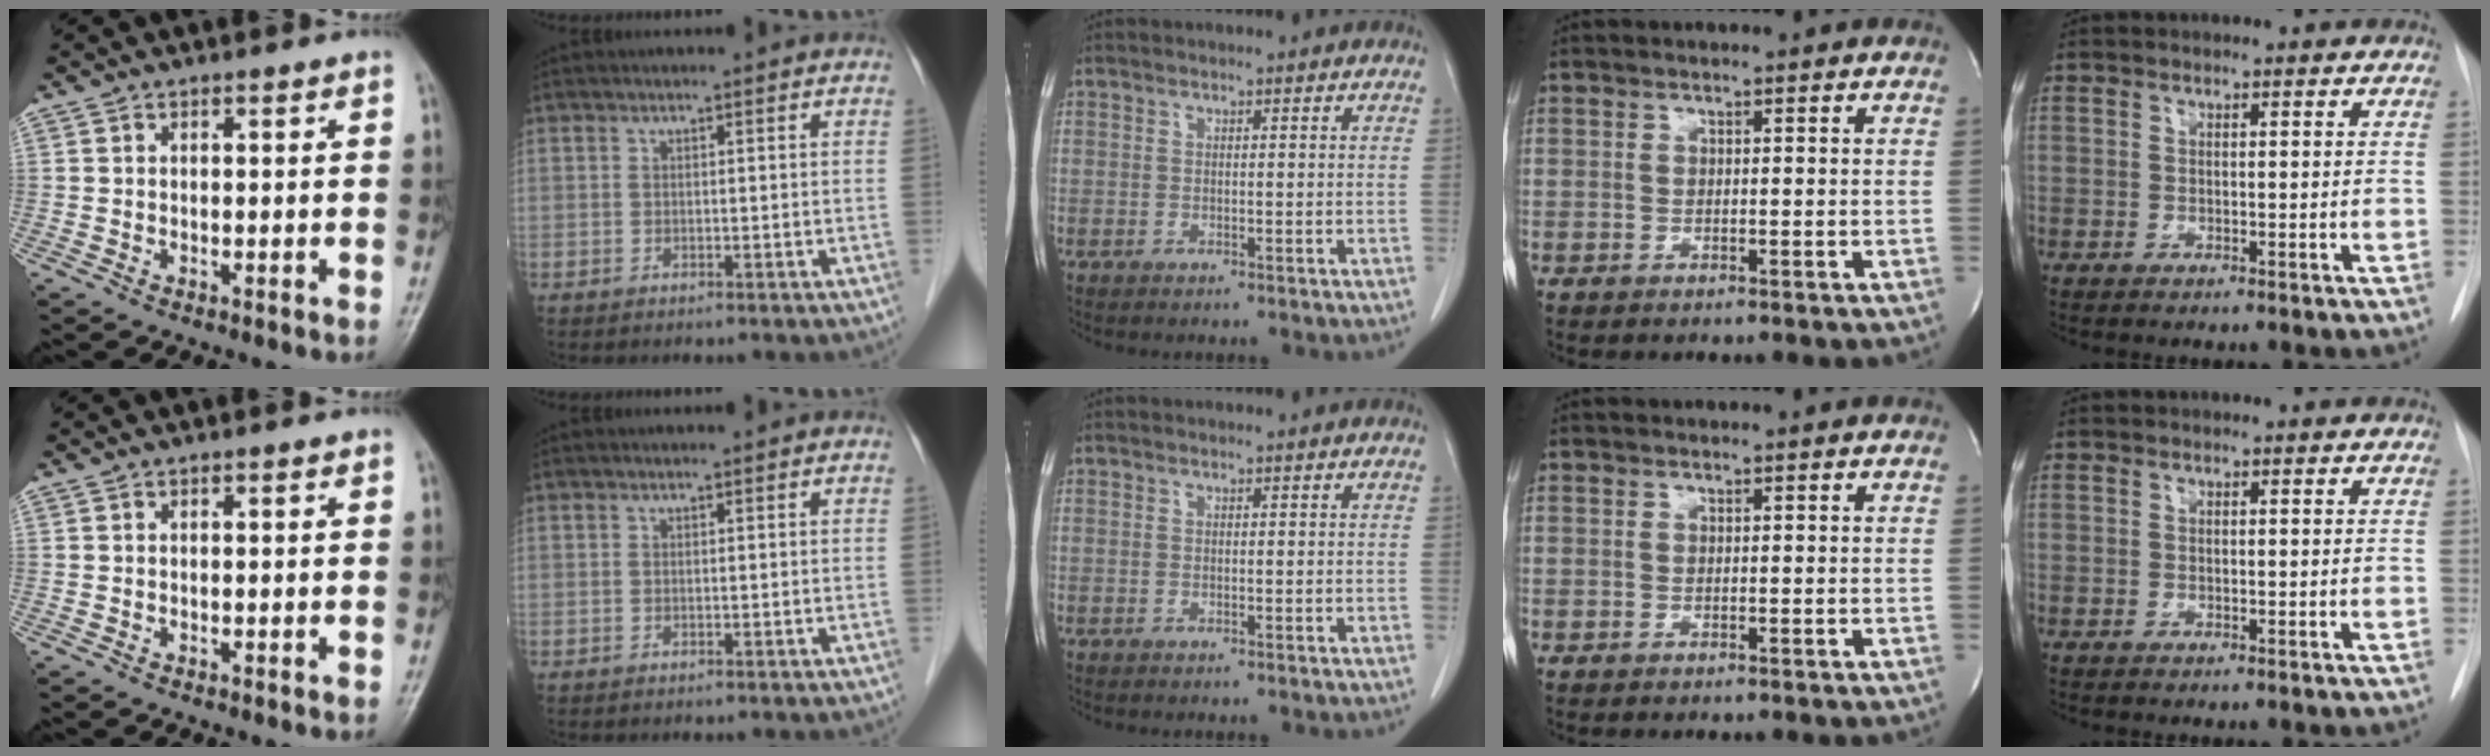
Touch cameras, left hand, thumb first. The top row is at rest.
{}